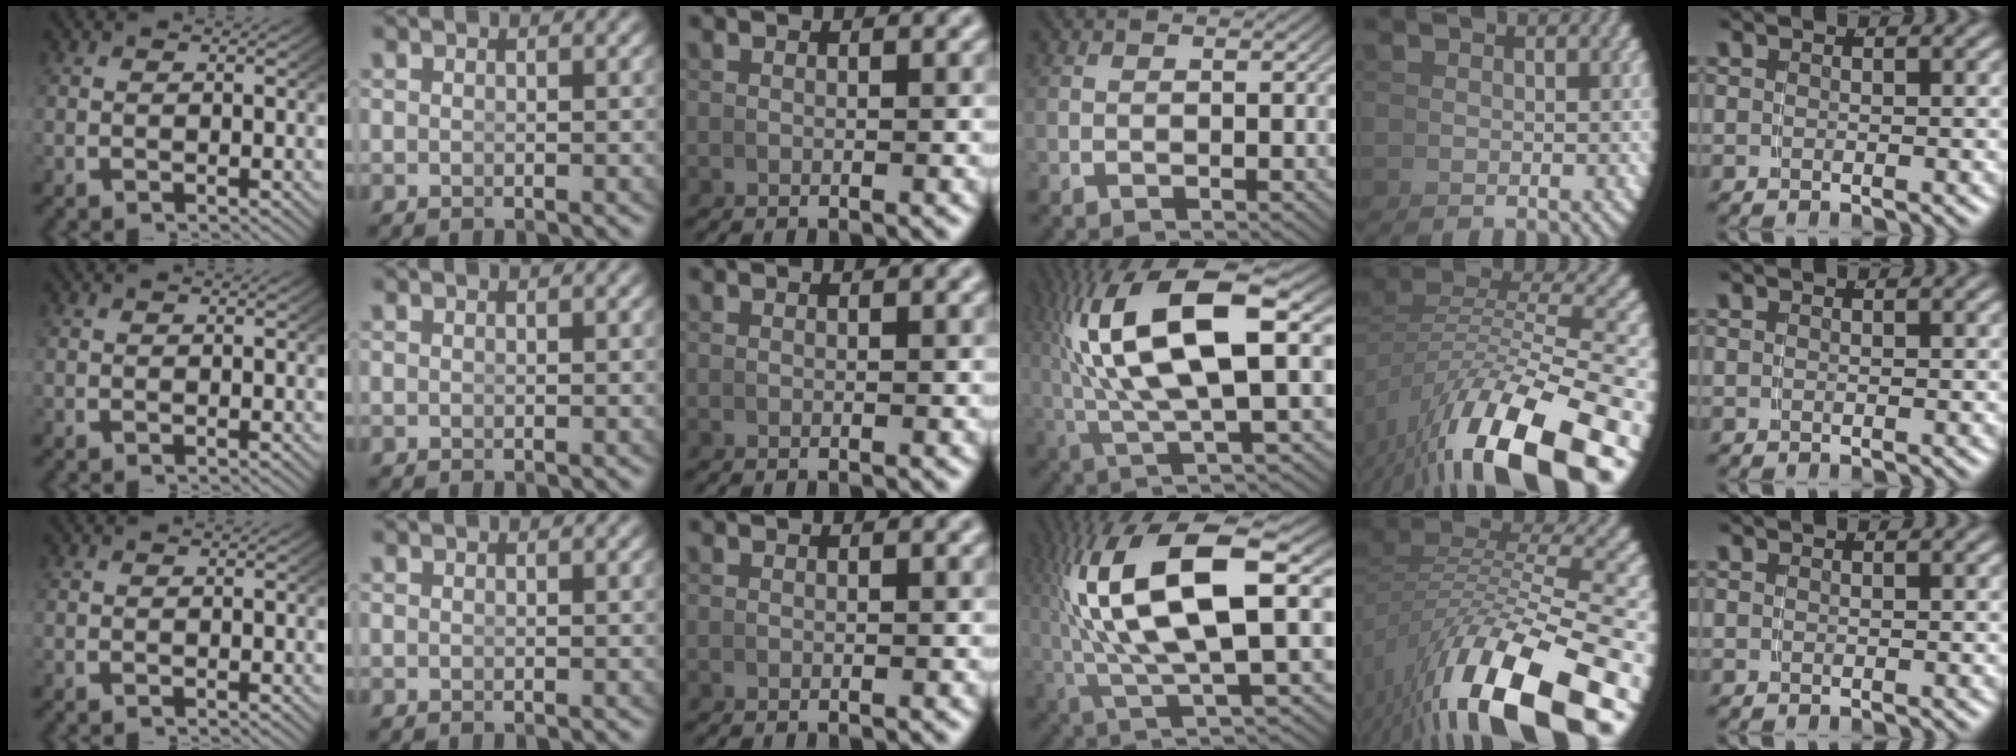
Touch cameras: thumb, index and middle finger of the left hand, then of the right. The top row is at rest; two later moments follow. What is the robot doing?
{"motion": "lift_and_place", "object": "cup"}